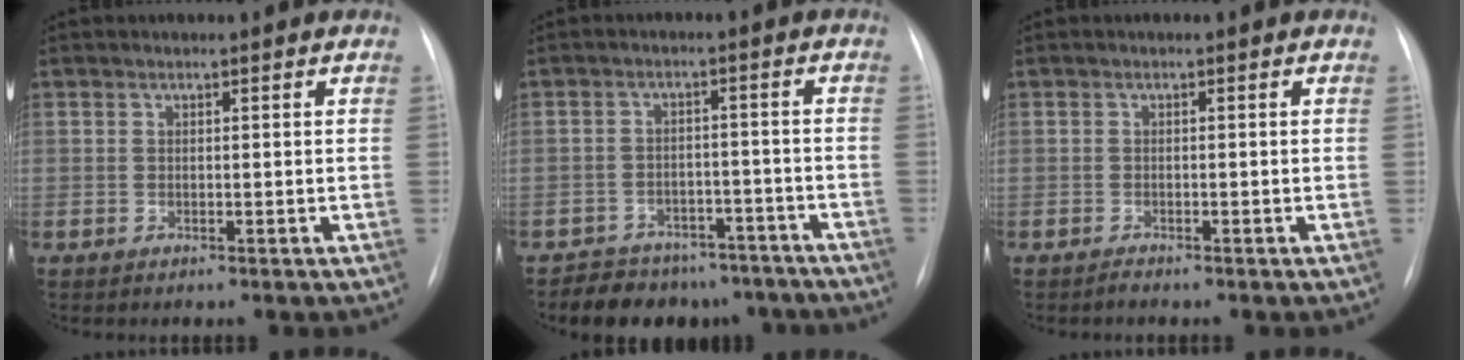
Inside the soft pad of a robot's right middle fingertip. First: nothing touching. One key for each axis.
{"total": 10.6, "fx": -8.8, "fy": 5.6, "fz": 2.0, "tx": -0.009, "ty": 0.020, "tz": -0.108}
{"total": 0.6, "fx": -0.6, "fy": 0.0, "fz": 0.1, "tx": -0.005, "ty": -0.003, "tz": -0.010}